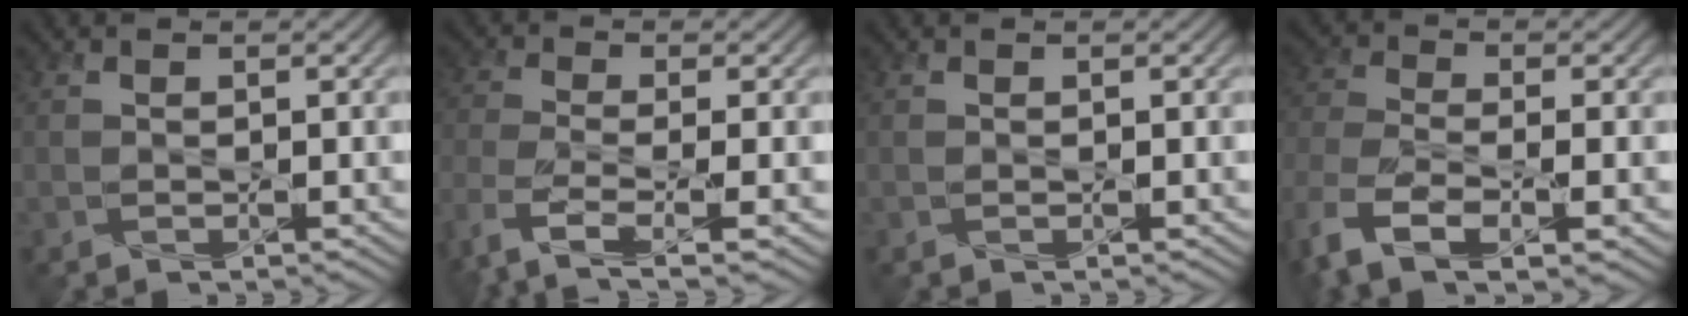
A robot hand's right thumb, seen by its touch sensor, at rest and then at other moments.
{"total": 7.9, "force": [-4.5, 2.8, 5.9], "torque": [-0.136, -0.018, -0.092]}
{"total": 0.0}
{"total": 9.3, "force": [-4.8, 4.3, 6.7], "torque": [-0.151, -0.016, -0.099]}